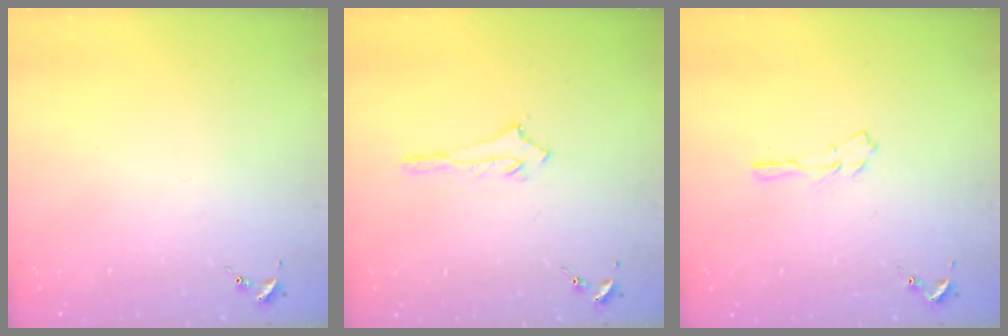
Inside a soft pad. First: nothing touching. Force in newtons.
{"total": 2.9, "press": 2.9, "slide": 0.2}
{"total": 3.5, "press": 3.5, "slide": 0.4}